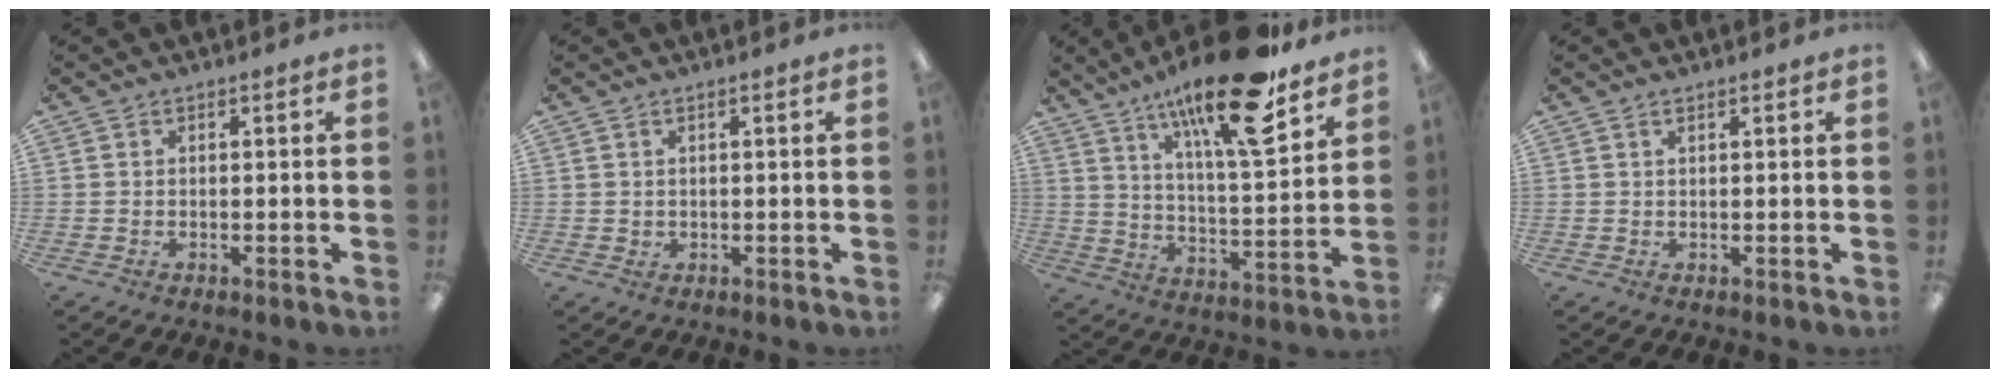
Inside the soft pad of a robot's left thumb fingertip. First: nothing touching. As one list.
[{"total": 1.0, "force": [0.6, 0.7, 0.3], "torque": [-0.007, 0.003, 0.010]}, {"total": 21.2, "force": [14.5, 5.5, 14.5], "torque": [-0.233, -0.084, 0.234]}, {"total": 0.8, "force": [0.6, 0.3, 0.5], "torque": [-0.011, 0.002, 0.010]}]